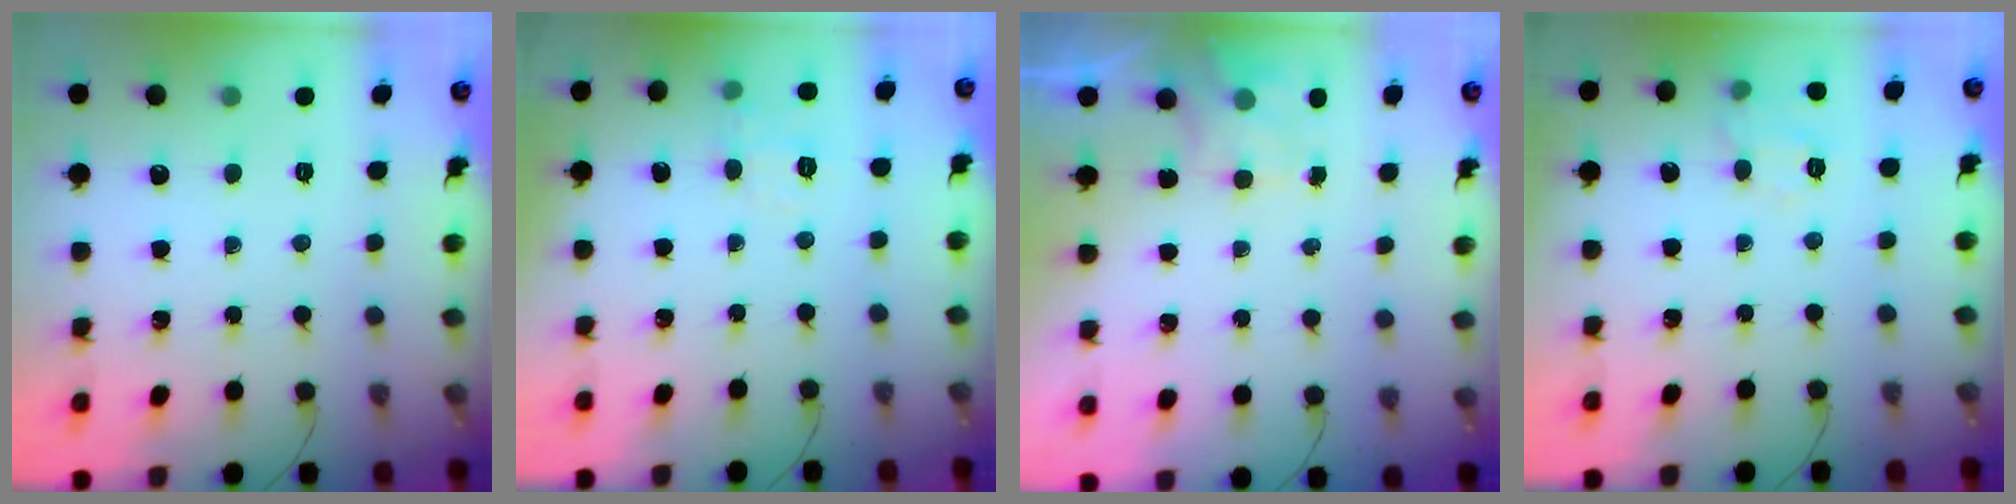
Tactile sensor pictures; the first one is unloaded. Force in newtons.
{"total": 6.3, "press": 6.1, "slide": 1.7}
{"total": 2.0, "press": 1.6, "slide": 1.2}
{"total": 8.7, "press": 8.6, "slide": 0.7}